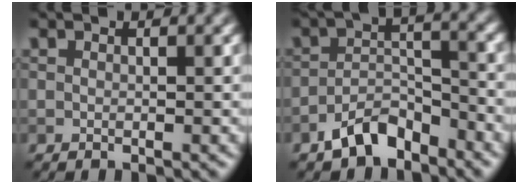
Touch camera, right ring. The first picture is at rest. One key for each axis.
{"total": 4.9, "fx": -3.7, "fy": 1.9, "fz": 2.6, "tx": -0.040, "ty": 0.008, "tz": -0.073}